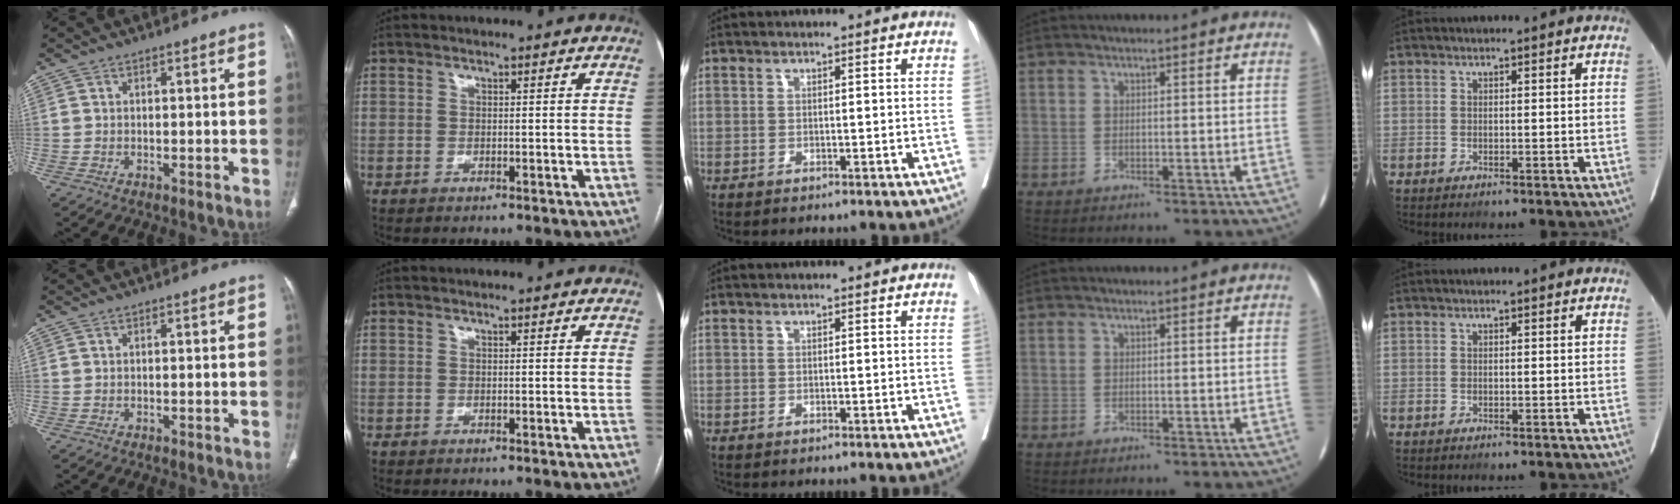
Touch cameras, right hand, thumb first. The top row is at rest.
{}